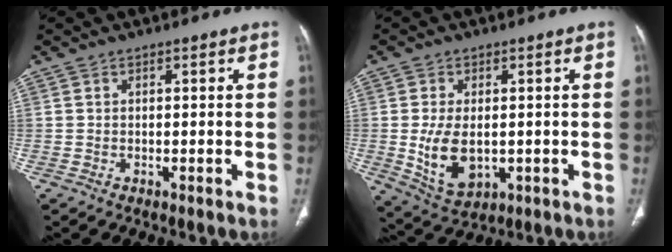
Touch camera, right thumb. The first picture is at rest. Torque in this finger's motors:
{"motor_torque": [-0.56, 0.46, 0.60, 0.65, 0.33]}